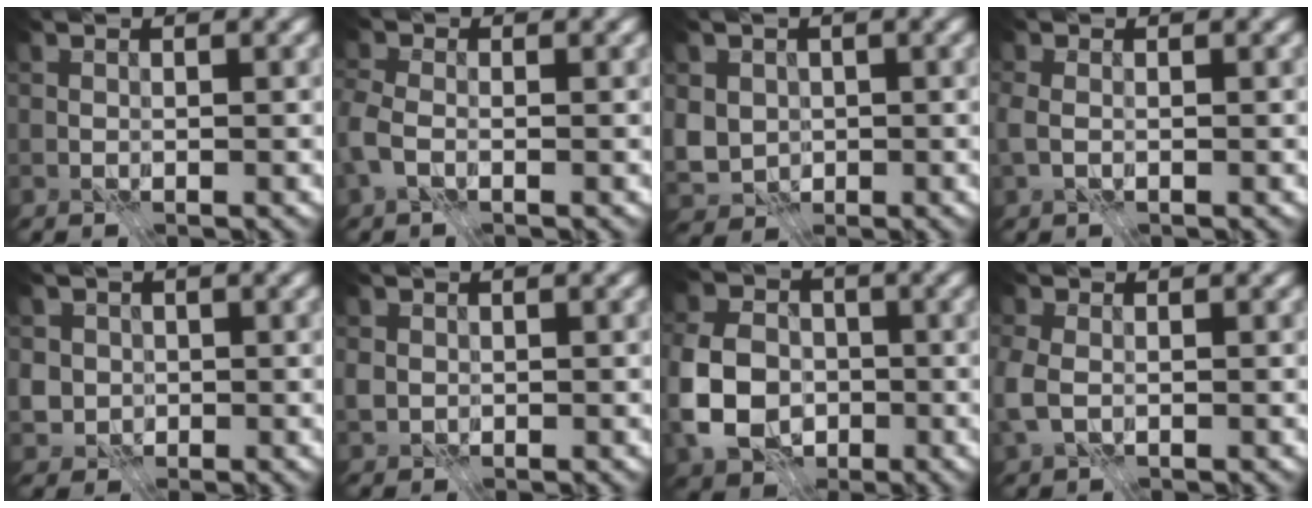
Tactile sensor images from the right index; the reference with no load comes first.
{"total": 3.7, "force": [-1.3, 2.5, 2.4], "torque": [-0.069, -0.001, -0.034]}
{"total": 4.1, "force": [0.2, 3.8, 1.7], "torque": [-0.042, 0.007, -0.003]}
{"total": 1.9, "force": [-0.4, 1.3, 1.4], "torque": [-0.035, -0.001, -0.009]}
{"total": 3.3, "force": [0.2, 3.2, 0.9], "torque": [-0.014, 0.009, -0.002]}
{"total": 1.2, "force": [0.0, 1.1, 0.4], "torque": [-0.012, -0.001, -0.003]}
{"total": 7.9, "force": [-2.0, 6.1, 4.5], "torque": [-0.100, 0.001, -0.054]}
{"total": 3.8, "force": [-0.9, 2.7, 2.5], "torque": [-0.075, -0.005, -0.021]}